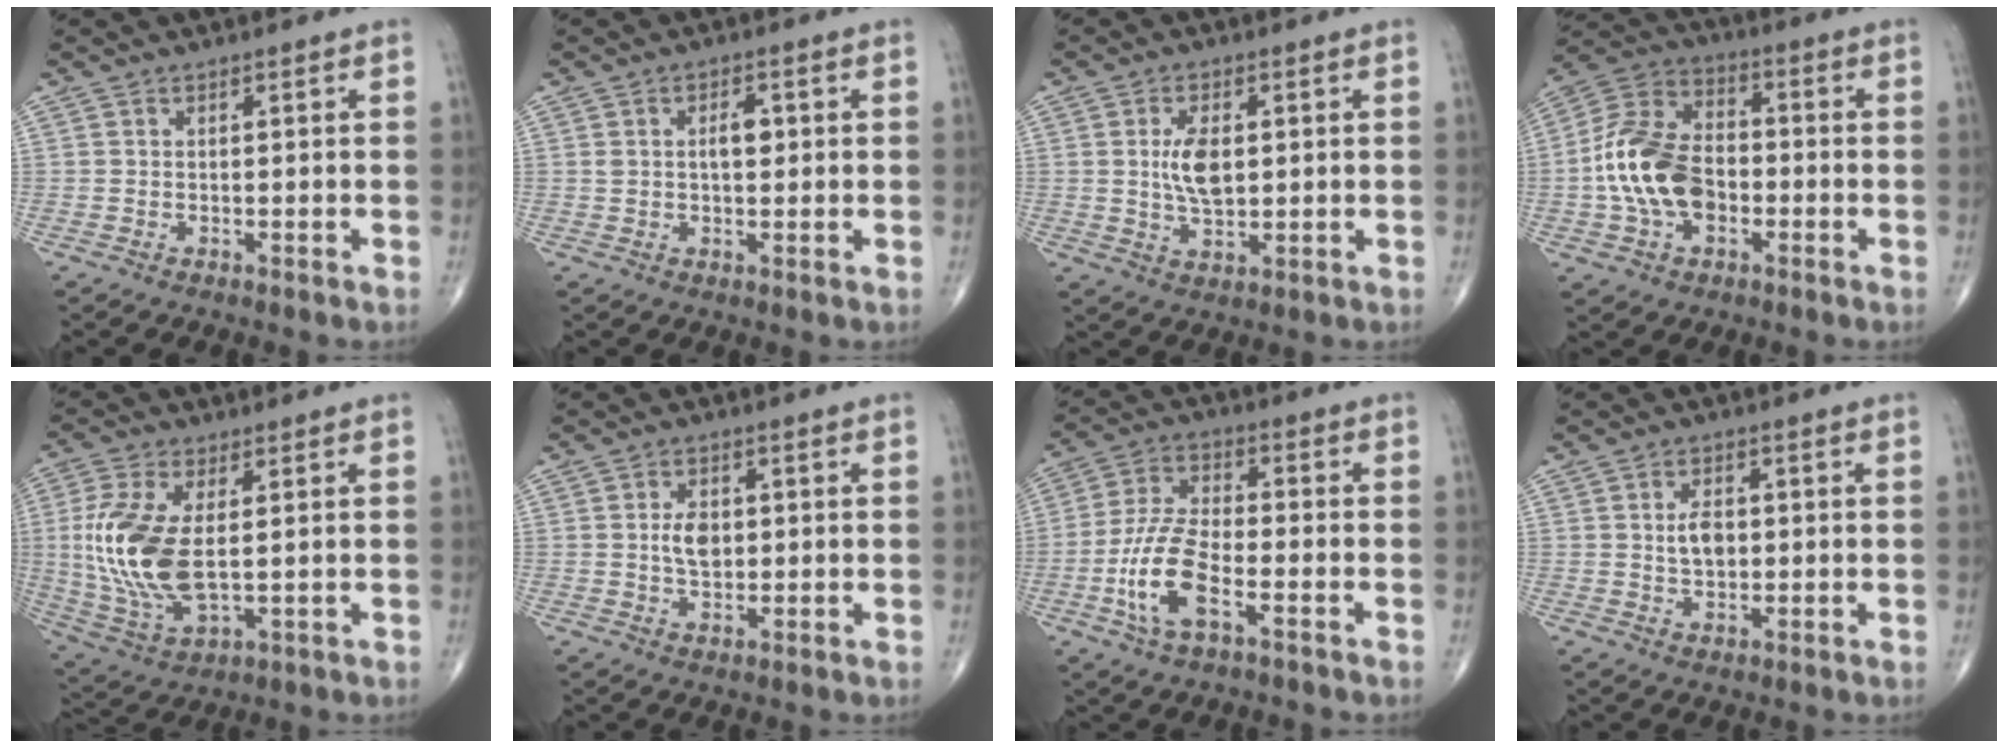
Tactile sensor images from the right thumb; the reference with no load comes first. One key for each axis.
{"total": 3.6, "fx": 0.7, "fy": 1.8, "fz": 3.0, "tx": -0.046, "ty": 0.003, "tz": 0.011}
{"total": 6.8, "fx": 0.9, "fy": 3.5, "fz": 5.8, "tx": -0.101, "ty": -0.008, "tz": 0.017}
{"total": 15.0, "fx": -2.6, "fy": 9.7, "fz": 11.1, "tx": -0.206, "ty": 0.035, "tz": -0.055}
{"total": 15.3, "fx": 1.0, "fy": 7.5, "fz": 13.2, "tx": -0.292, "ty": -0.012, "tz": 0.031}
{"total": 4.9, "fx": 0.4, "fy": 3.1, "fz": 3.8, "tx": -0.058, "ty": -0.003, "tz": 0.007}
{"total": 11.8, "fx": -4.3, "fy": 4.7, "fz": 9.9, "tx": -0.210, "ty": 0.022, "tz": -0.085}
{"total": 4.6, "fx": 0.4, "fy": 2.8, "fz": 3.6, "tx": -0.056, "ty": -0.001, "tz": 0.007}